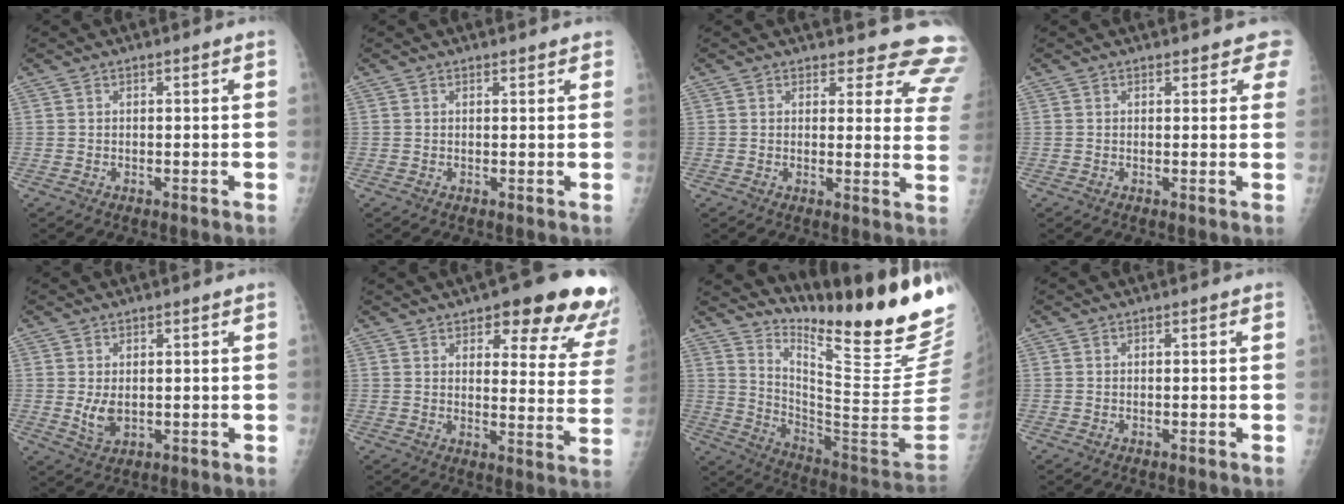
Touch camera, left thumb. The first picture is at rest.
{"total": 1.2, "force": [1.1, 0.3, 0.4], "torque": [-0.001, -0.002, 0.013]}
{"total": 13.4, "force": [12.7, 3.9, 1.5], "torque": [0.040, -0.110, 0.103]}
{"total": 3.2, "force": [2.8, 1.5, 0.6], "torque": [0.026, -0.010, 0.014]}
{"total": 3.5, "force": [0.5, 2.0, 2.9], "torque": [-0.047, -0.012, 0.018]}
{"total": 18.6, "force": [12.5, 6.2, 12.3], "torque": [-0.103, -0.059, 0.146]}
{"total": 24.7, "force": [19.5, 1.6, 15.1], "torque": [-0.209, -0.172, 0.295]}
{"total": 0.0}